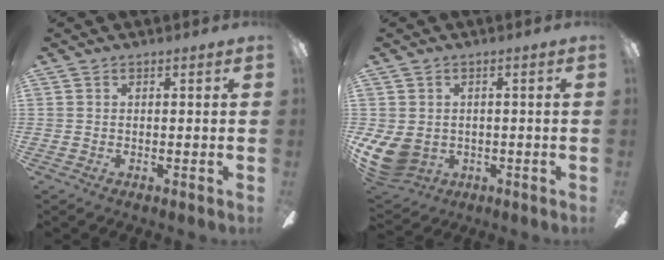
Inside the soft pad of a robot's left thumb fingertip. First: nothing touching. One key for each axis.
{"total": 8.5, "fx": -1.2, "fy": 7.1, "fz": 4.5, "tx": -0.109, "ty": 0.003, "tz": -0.018}